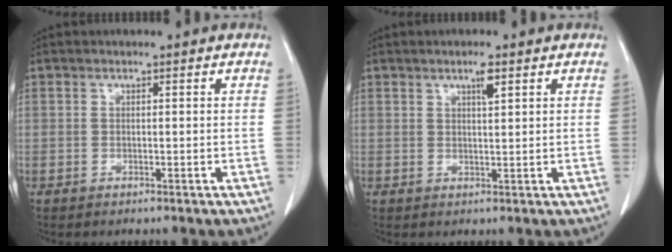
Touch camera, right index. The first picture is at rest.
{"total": 2.1, "force": [1.2, 0.2, 1.7], "torque": [-0.033, -0.001, 0.021]}